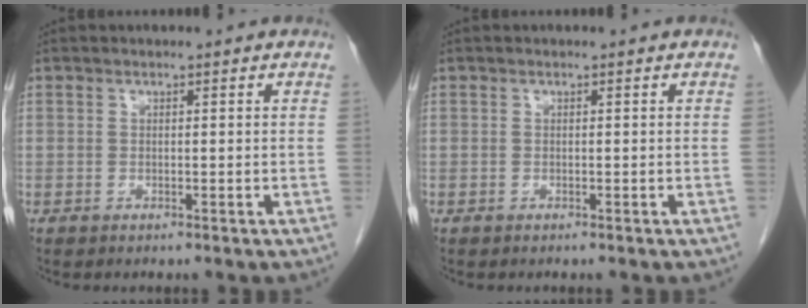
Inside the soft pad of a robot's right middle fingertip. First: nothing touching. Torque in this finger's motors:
{"motor_torque": [-0.07, 0.07, -0.07, -0.02]}